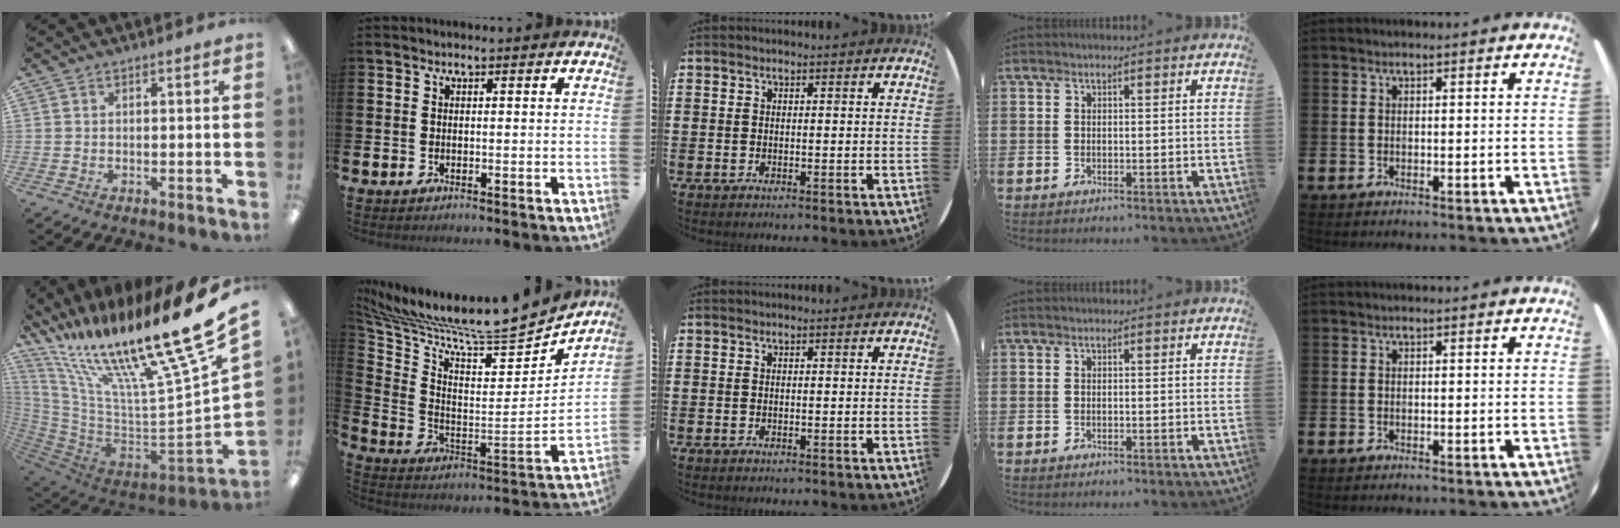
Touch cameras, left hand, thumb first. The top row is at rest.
{"thumb": {"total": 23.3, "force": [16.3, 3.5, 16.3], "torque": [-0.214, -0.167, 0.275]}, "index": {"total": 9.5, "force": [8.9, 0.9, 3.2], "torque": [-0.094, -0.086, 0.142]}}